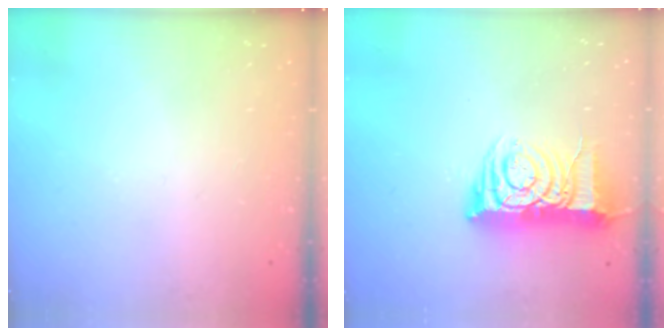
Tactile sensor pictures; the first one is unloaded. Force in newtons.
{"total": 11.7, "press": 11.6, "slide": 1.0}